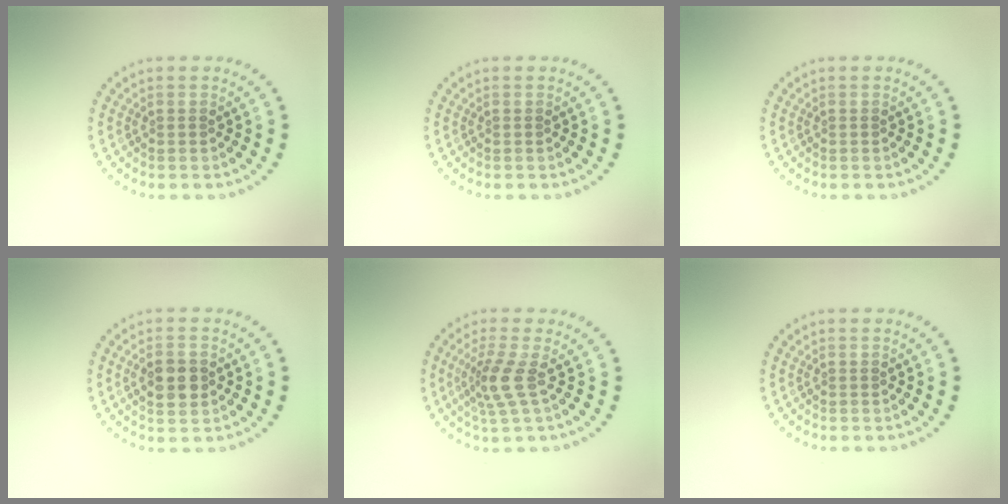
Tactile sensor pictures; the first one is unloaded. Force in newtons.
{"total": 0.0}
{"total": 0.0}
{"total": 3.2, "press": 3.2, "slide": 0.2}
{"total": 2.8, "press": 2.0, "slide": 2.0}
{"total": 0.0}